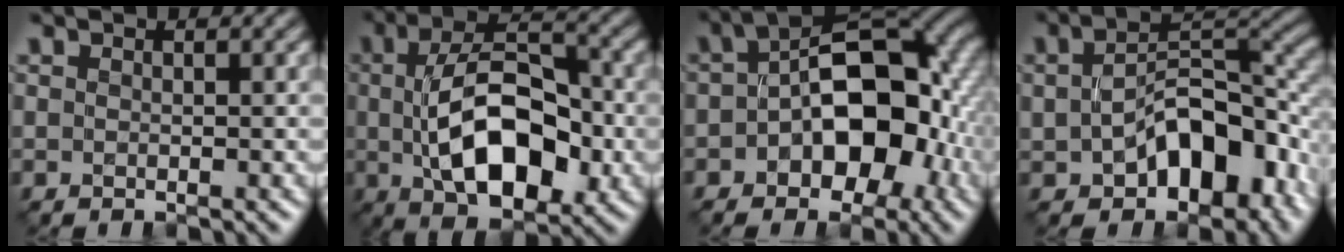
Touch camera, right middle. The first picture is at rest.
{"total": 10.4, "force": [-1.2, 5.5, 8.8], "torque": [-0.153, -0.002, -0.022]}
{"total": 11.5, "force": [-1.7, 7.0, 9.0], "torque": [-0.103, 0.014, -0.038]}
{"total": 10.5, "force": [-3.2, 6.2, 7.9], "torque": [-0.123, -0.005, -0.052]}